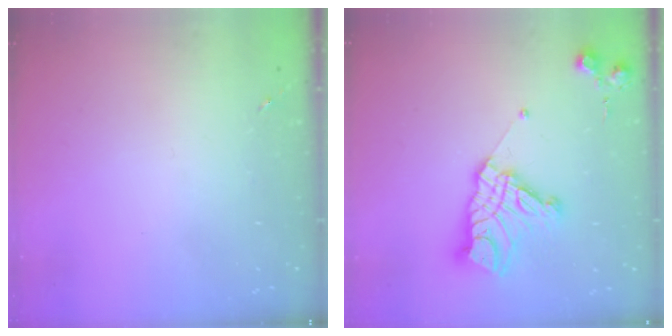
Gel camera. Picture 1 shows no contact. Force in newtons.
{"total": 15.8, "press": 15.8, "slide": 1.3}